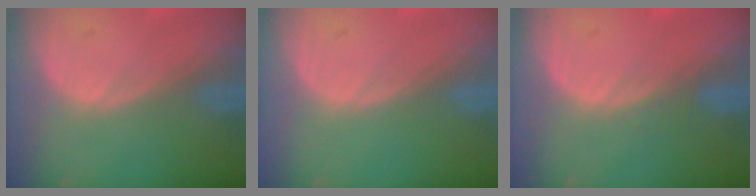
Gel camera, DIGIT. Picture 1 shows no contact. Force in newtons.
{"total": 0.0}
{"total": 1.0, "press": 0.9, "slide": 0.3}